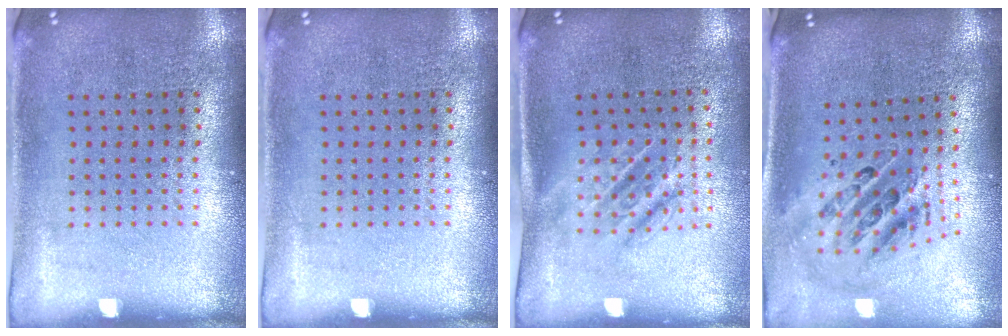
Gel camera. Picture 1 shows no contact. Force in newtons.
{"total": 0.0}
{"total": 1.6, "press": 1.3, "slide": 1.0}
{"total": 1.4, "press": 1.3, "slide": 0.7}